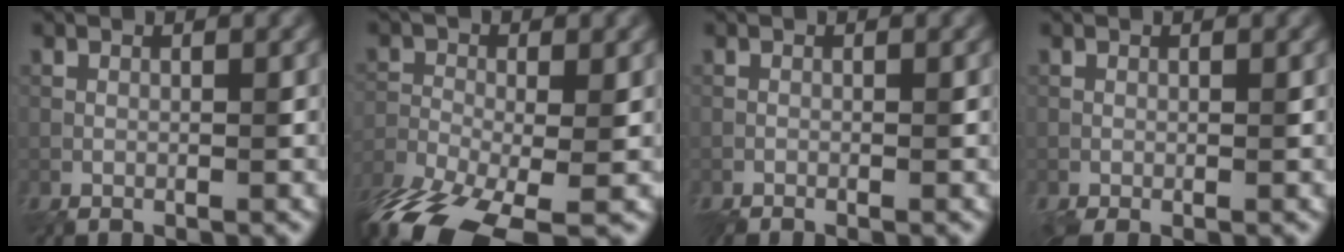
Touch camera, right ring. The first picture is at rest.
{"total": 10.9, "force": [-8.2, 3.3, 6.4], "torque": [-0.137, -0.027, -0.149]}
{"total": 1.1, "force": [-0.9, 0.1, 0.6], "torque": [-0.014, -0.003, -0.018]}
{"total": 1.0, "force": [-0.5, 0.3, 0.8], "torque": [-0.020, -0.006, -0.010]}